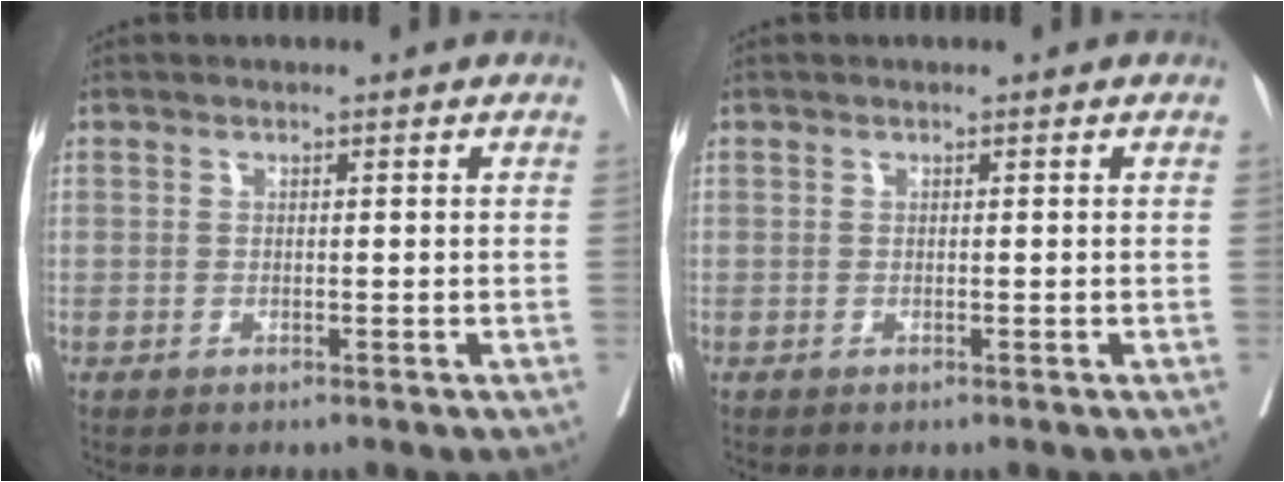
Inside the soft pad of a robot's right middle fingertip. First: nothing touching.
{"total": 0.0}